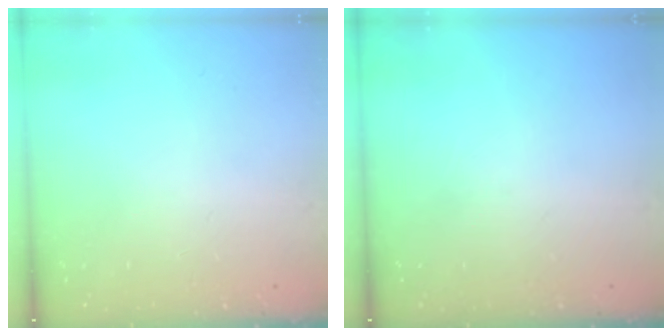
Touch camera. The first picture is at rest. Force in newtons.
{"total": 0.0}